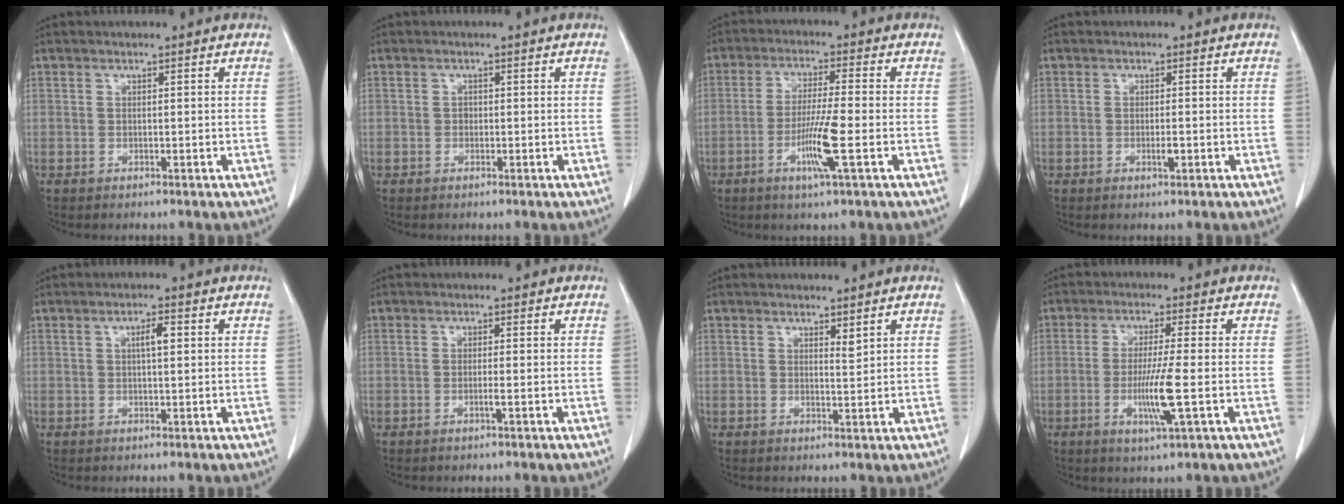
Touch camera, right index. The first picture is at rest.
{"total": 0.6, "force": [-0.1, 0.5, 0.3], "torque": [-0.001, 0.003, -0.002]}
{"total": 7.6, "force": [-2.5, -0.5, 7.2], "torque": [-0.138, -0.012, -0.050]}
{"total": 1.5, "force": [-0.4, 0.2, 1.4], "torque": [-0.026, -0.002, -0.007]}
{"total": 2.3, "force": [0.6, 0.2, 2.2], "torque": [-0.040, 0.003, 0.010]}
{"total": 1.2, "force": [-0.4, -0.3, 1.0], "torque": [-0.021, -0.002, -0.008]}
{"total": 1.3, "force": [1.0, -0.1, 0.8], "torque": [-0.016, -0.010, 0.018]}
{"total": 7.3, "force": [-1.7, -0.6, 7.0], "torque": [-0.133, -0.018, -0.032]}